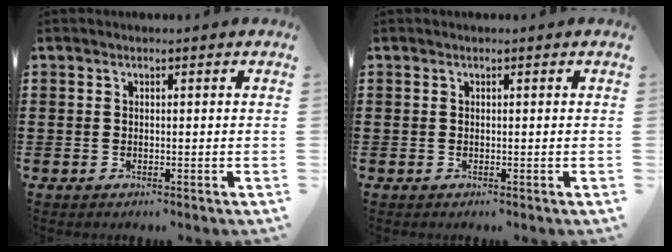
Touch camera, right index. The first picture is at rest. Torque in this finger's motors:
{"motor_torque": [0.05, 0.03, -0.02, 0.01]}